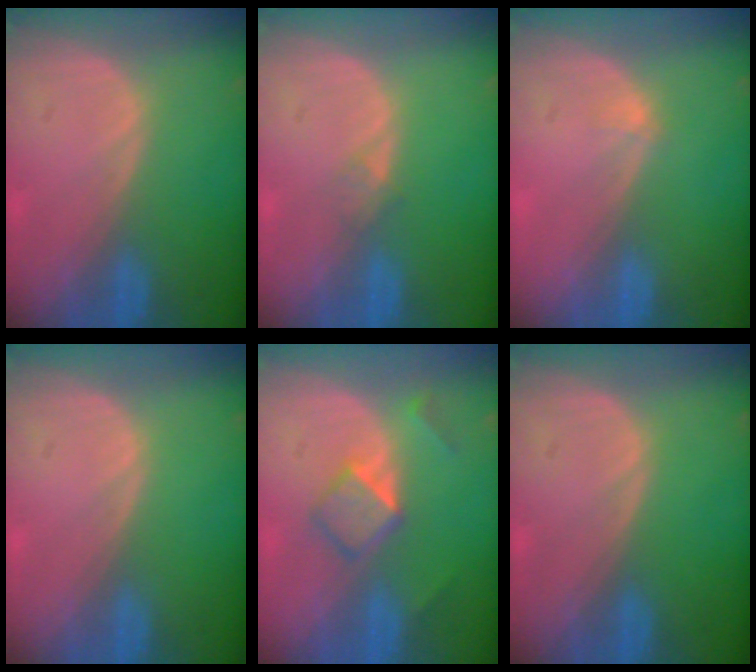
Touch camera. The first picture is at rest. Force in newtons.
{"total": 1.1, "press": 1.0, "slide": 0.1}
{"total": 0.8, "press": 0.6, "slide": 0.5}
{"total": 0.0}
{"total": 5.3, "press": 4.5, "slide": 2.8}
{"total": 0.0}